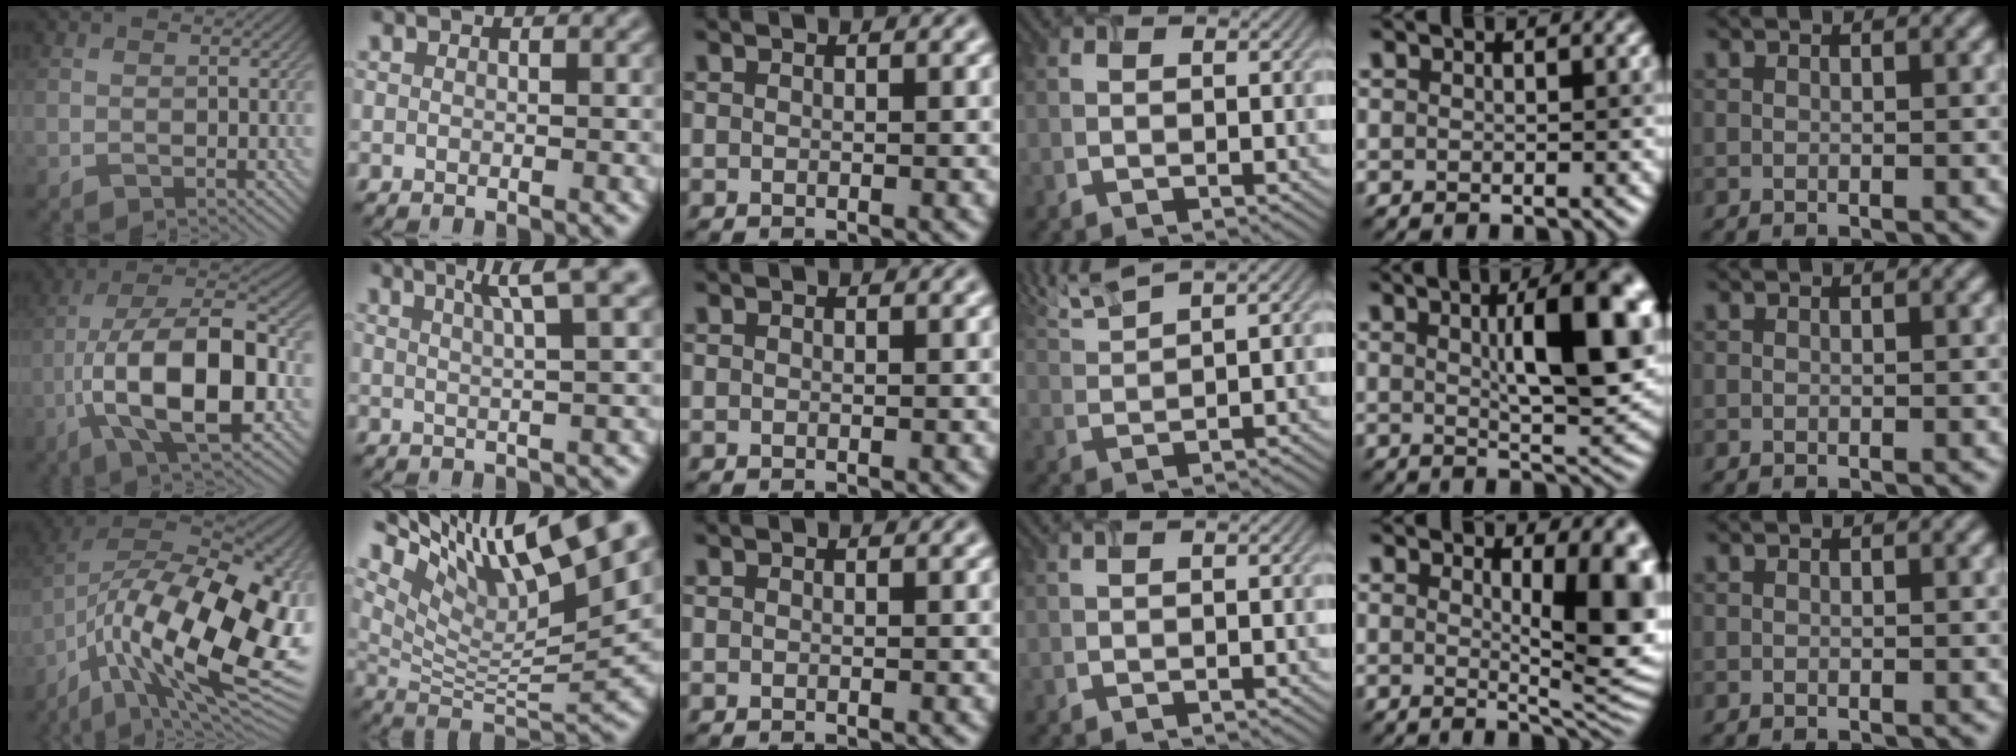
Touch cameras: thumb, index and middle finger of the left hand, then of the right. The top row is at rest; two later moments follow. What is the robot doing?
{"motion": "open", "object": "airpods case & airpods"}